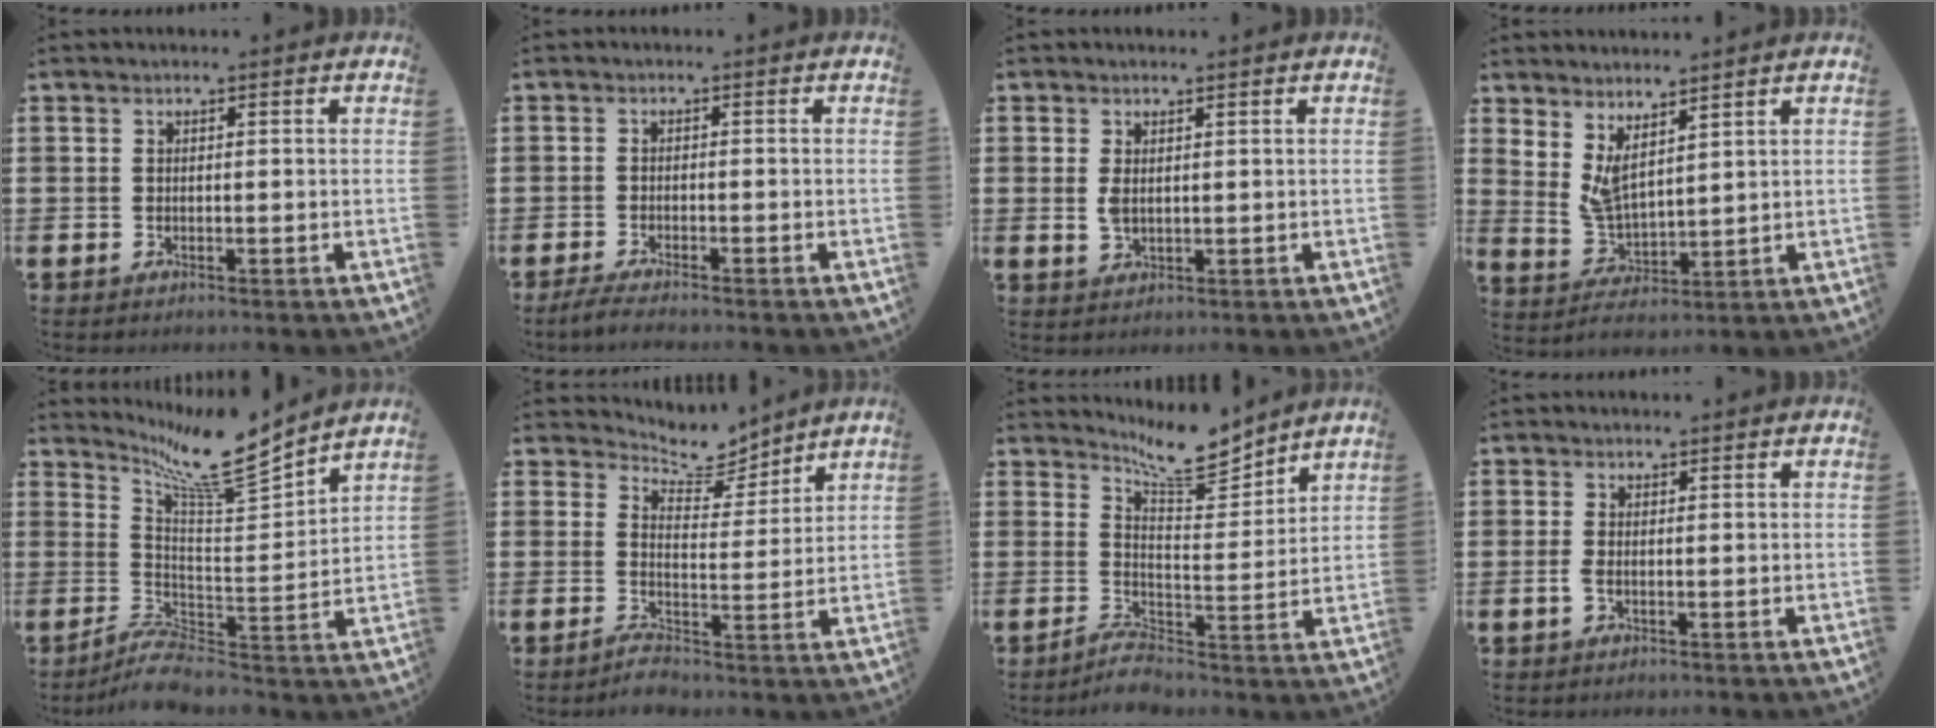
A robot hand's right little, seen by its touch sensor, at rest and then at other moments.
{"total": 1.7, "force": [-1.4, 0.0, 0.8], "torque": [-0.015, 0.002, -0.028]}
{"total": 1.7, "force": [0.7, 0.8, 1.4], "torque": [-0.020, -0.001, 0.010]}
{"total": 4.0, "force": [3.0, 1.0, 2.5], "torque": [-0.056, -0.023, 0.056]}
{"total": 8.9, "force": [5.6, 2.3, 6.6], "torque": [-0.119, -0.056, 0.092]}
{"total": 6.4, "force": [4.6, 3.4, 2.7], "torque": [-0.054, -0.038, 0.080]}
{"total": 7.0, "force": [4.9, 2.8, 4.1], "torque": [-0.074, -0.035, 0.083]}
{"total": 0.9, "force": [-0.2, 0.2, 0.9], "torque": [-0.017, -0.001, -0.003]}